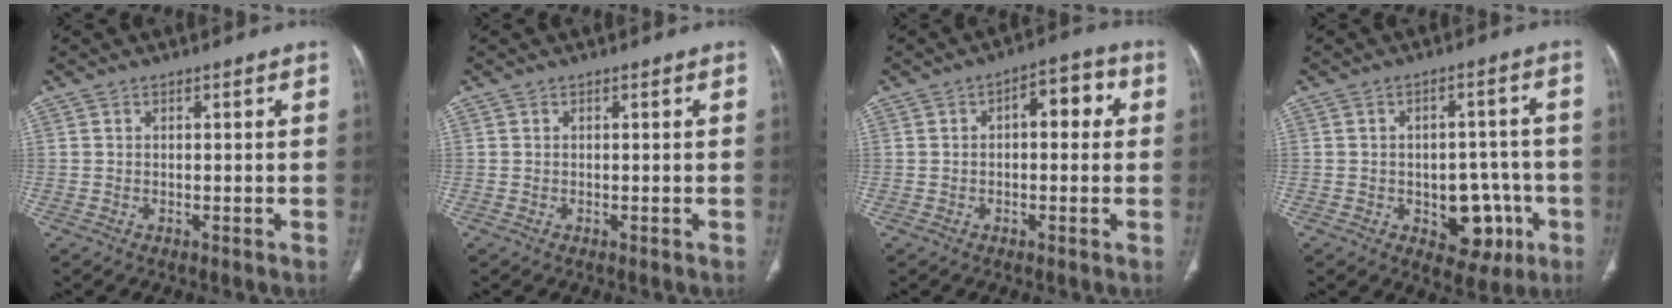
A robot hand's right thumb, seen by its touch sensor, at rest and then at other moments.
{"total": 0.0}
{"total": 6.3, "force": [1.0, 3.3, 5.2], "torque": [-0.044, 0.020, 0.005]}
{"total": 10.1, "force": [-3.3, 6.6, 7.0], "torque": [-0.045, 0.025, -0.032]}